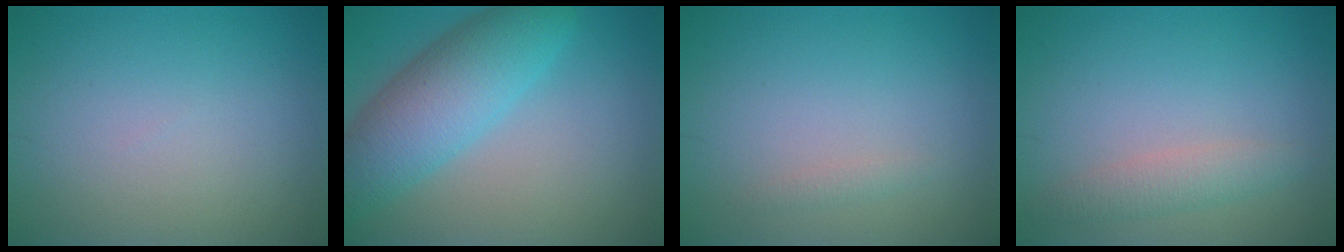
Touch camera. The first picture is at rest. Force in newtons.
{"total": 7.3, "press": 7.3, "slide": 0.0}
{"total": 0.7, "press": 0.7, "slide": 0.0}
{"total": 2.0, "press": 2.0, "slide": 0.1}